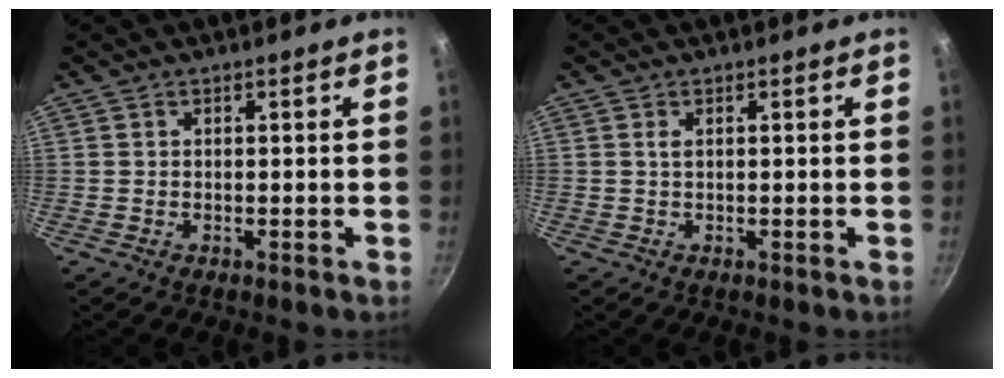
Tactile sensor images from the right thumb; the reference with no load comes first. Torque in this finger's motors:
{"motor_torque": [0.14, 0.08, 0.36, 0.04, 0.05]}